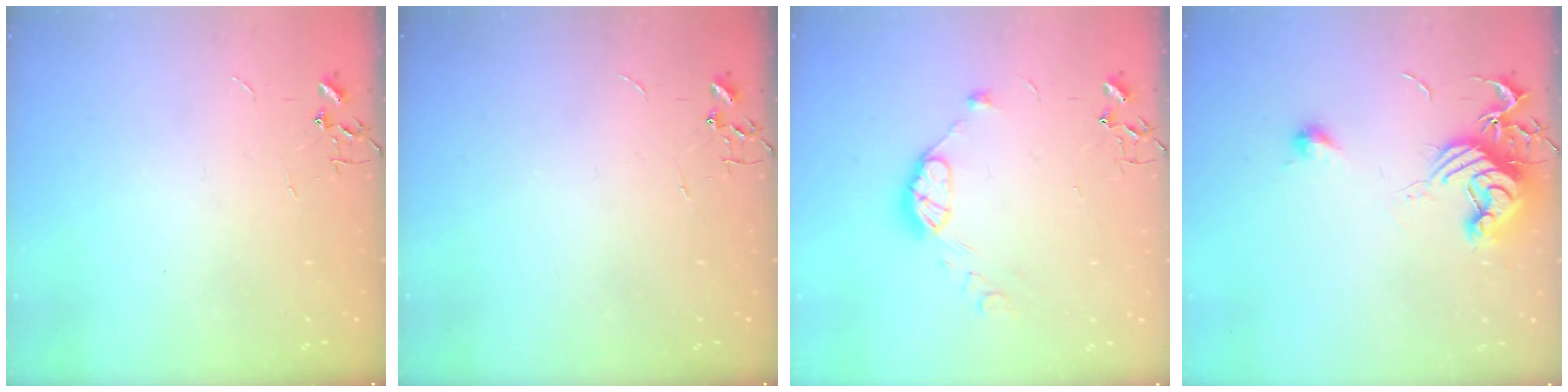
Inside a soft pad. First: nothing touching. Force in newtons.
{"total": 0.0}
{"total": 9.7, "press": 9.7, "slide": 0.7}
{"total": 13.6, "press": 13.6, "slide": 0.8}